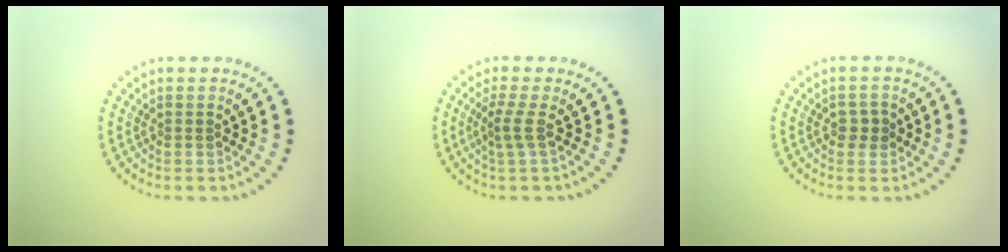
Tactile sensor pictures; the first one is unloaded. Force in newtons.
{"total": 1.8, "press": 1.1, "slide": 1.4}
{"total": 1.5, "press": 1.4, "slide": 0.2}